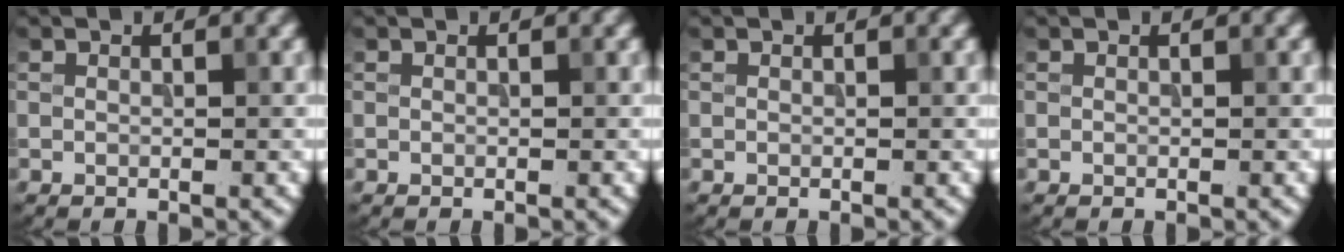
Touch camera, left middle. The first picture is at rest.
{"total": 0.0}
{"total": 0.0}
{"total": 0.0}